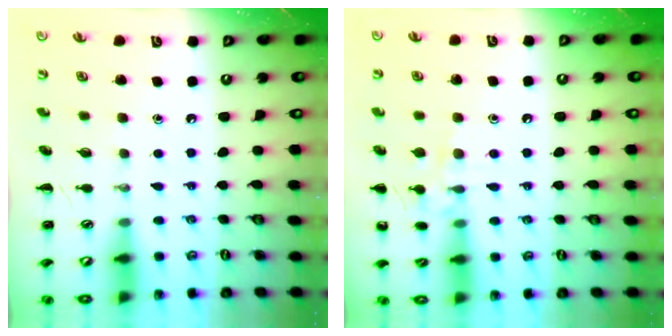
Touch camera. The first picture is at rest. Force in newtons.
{"total": 8.9, "press": 8.7, "slide": 1.5}